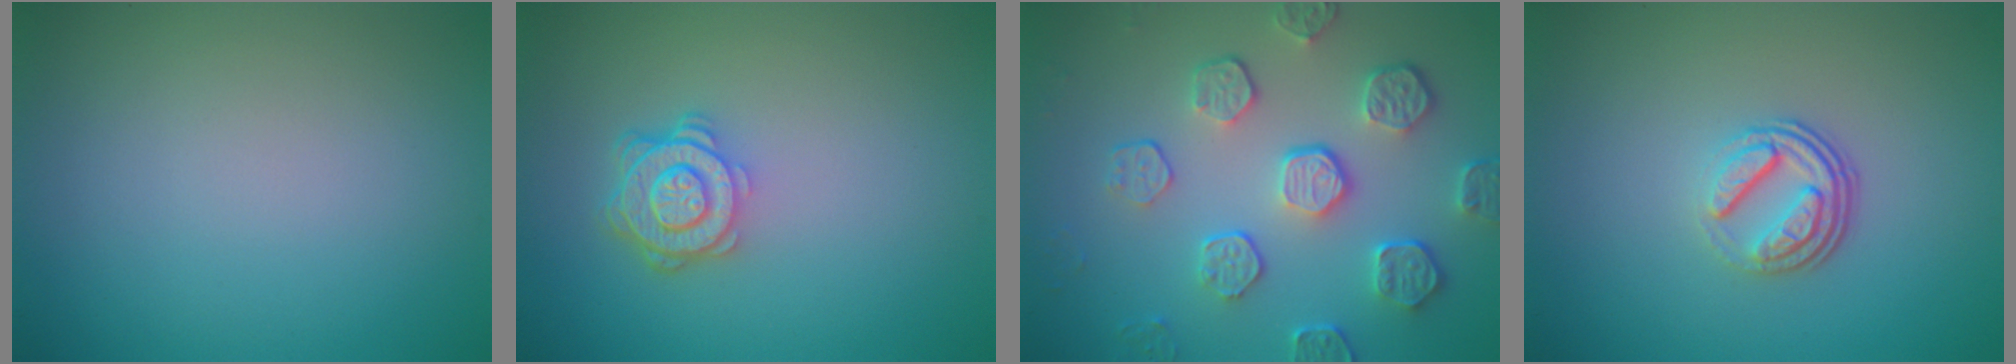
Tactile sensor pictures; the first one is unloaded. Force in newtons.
{"total": 4.1, "press": 3.1, "slide": 2.6}
{"total": 5.6, "press": 4.2, "slide": 3.7}
{"total": 3.7, "press": 2.5, "slide": 2.7}